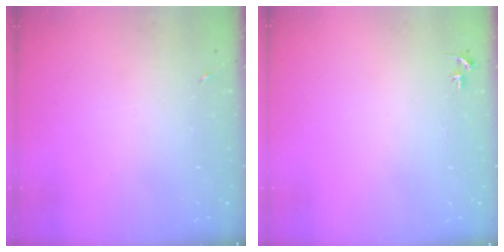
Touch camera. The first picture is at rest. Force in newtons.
{"total": 3.1, "press": 3.1, "slide": 0.3}